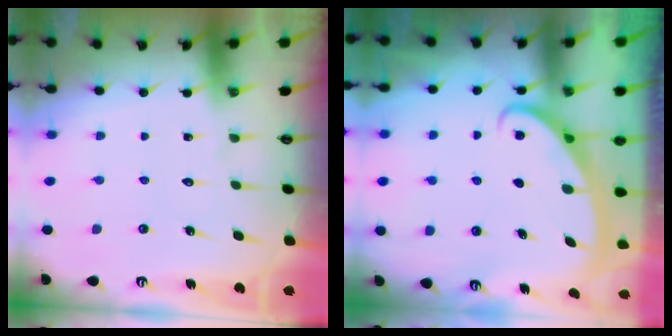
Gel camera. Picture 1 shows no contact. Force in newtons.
{"total": 2.6, "press": 2.6, "slide": 0.4}